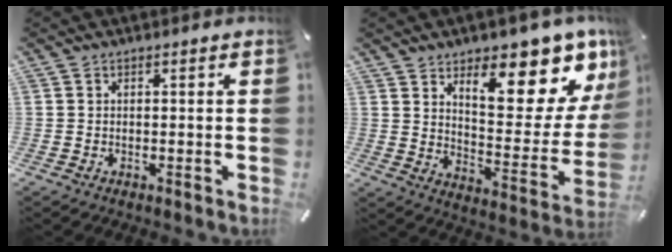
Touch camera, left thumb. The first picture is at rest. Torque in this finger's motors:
{"motor_torque": [2.72, 2.29, 1.39, -1.38, 0.08]}